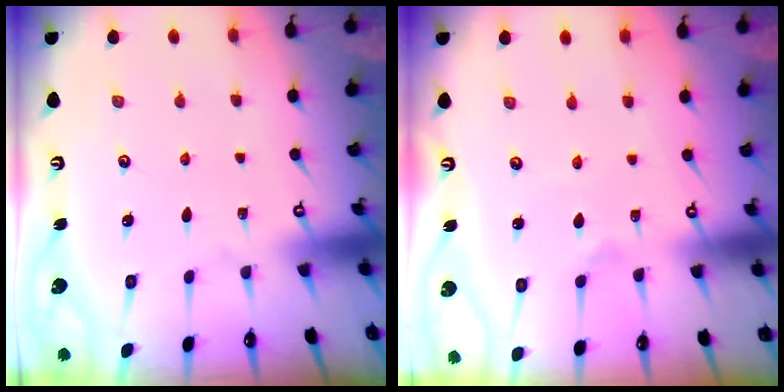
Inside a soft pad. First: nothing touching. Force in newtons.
{"total": 1.6, "press": 1.5, "slide": 0.2}